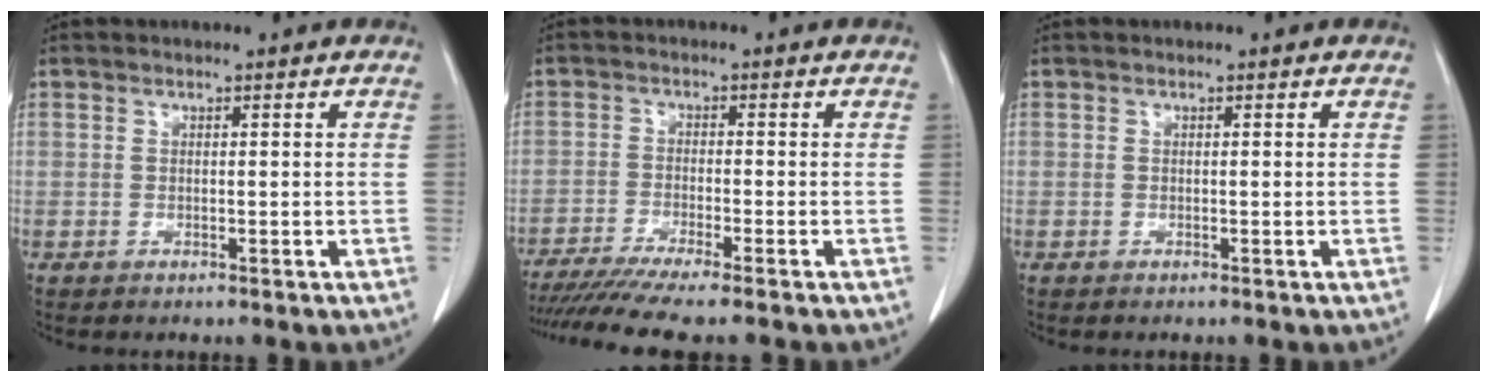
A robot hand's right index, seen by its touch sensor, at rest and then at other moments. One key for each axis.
{"total": 10.6, "fx": -9.0, "fy": -0.8, "fz": 5.6, "tx": -0.072, "ty": -0.024, "tz": -0.141}
{"total": 0.0}